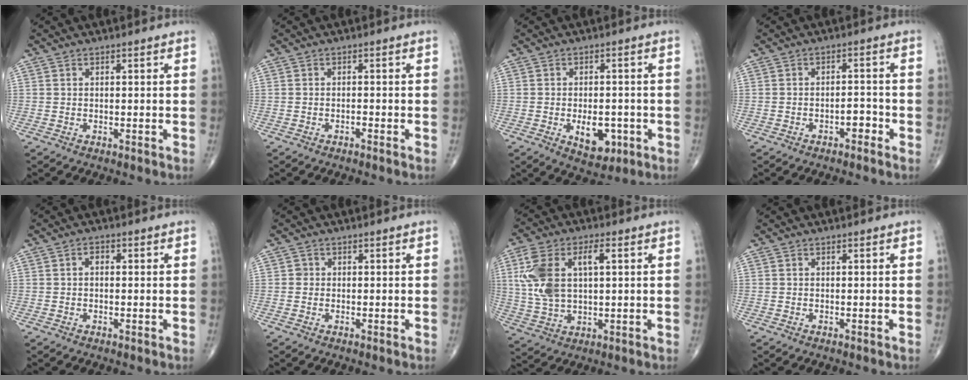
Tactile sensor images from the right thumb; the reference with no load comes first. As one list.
[{"total": 0.6, "force": [-0.6, 0.0, 0.3], "torque": [-0.006, 0.002, -0.011]}, {"total": 7.0, "force": [-2.1, 4.0, 5.2], "torque": [-0.056, 0.003, -0.021]}, {"total": 2.8, "force": [-1.7, 1.3, 1.8], "torque": [-0.016, 0.017, -0.028]}, {"total": 1.7, "force": [0.2, 1.1, 1.3], "torque": [-0.018, 0.006, 0.000]}, {"total": 1.0, "force": [0.0, 0.9, 0.2], "torque": [0.003, 0.003, -0.002]}, {"total": 13.1, "force": [2.9, 6.8, 10.8], "torque": [-0.229, 0.012, 0.061]}, {"total": 0.0}]